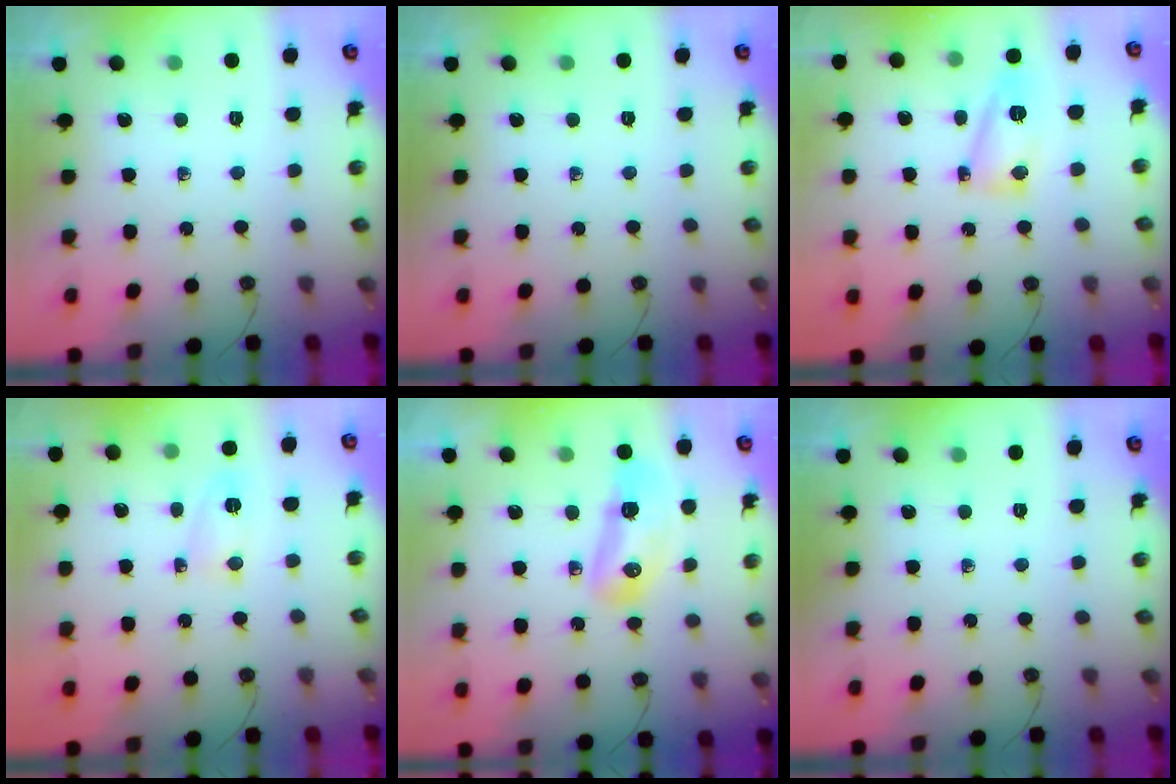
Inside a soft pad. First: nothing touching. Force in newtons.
{"total": 0.0}
{"total": 9.0, "press": 9.0, "slide": 0.5}
{"total": 3.6, "press": 3.4, "slide": 1.2}
{"total": 9.8, "press": 9.7, "slide": 1.4}
{"total": 0.0}